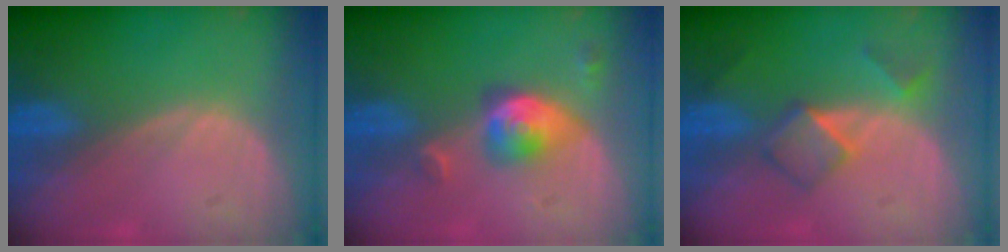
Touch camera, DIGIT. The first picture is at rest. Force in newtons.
{"total": 5.2, "press": 4.7, "slide": 2.2}
{"total": 5.2, "press": 4.6, "slide": 2.5}